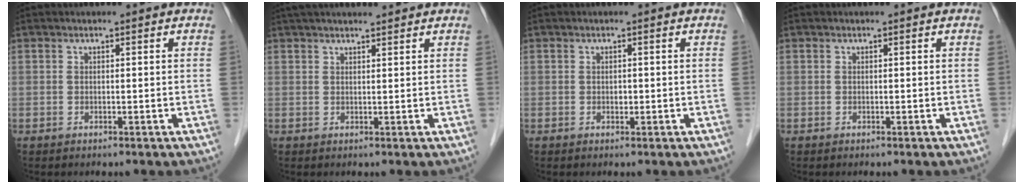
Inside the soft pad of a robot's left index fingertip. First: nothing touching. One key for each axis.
{"total": 8.1, "fx": 7.1, "fy": 1.0, "fz": 3.8, "tx": -0.056, "ty": 0.031, "tz": 0.104}
{"total": 0.6, "fx": -0.2, "fy": 0.4, "fz": 0.4, "tx": -0.006, "ty": -0.002, "tz": -0.006}
{"total": 0.0}